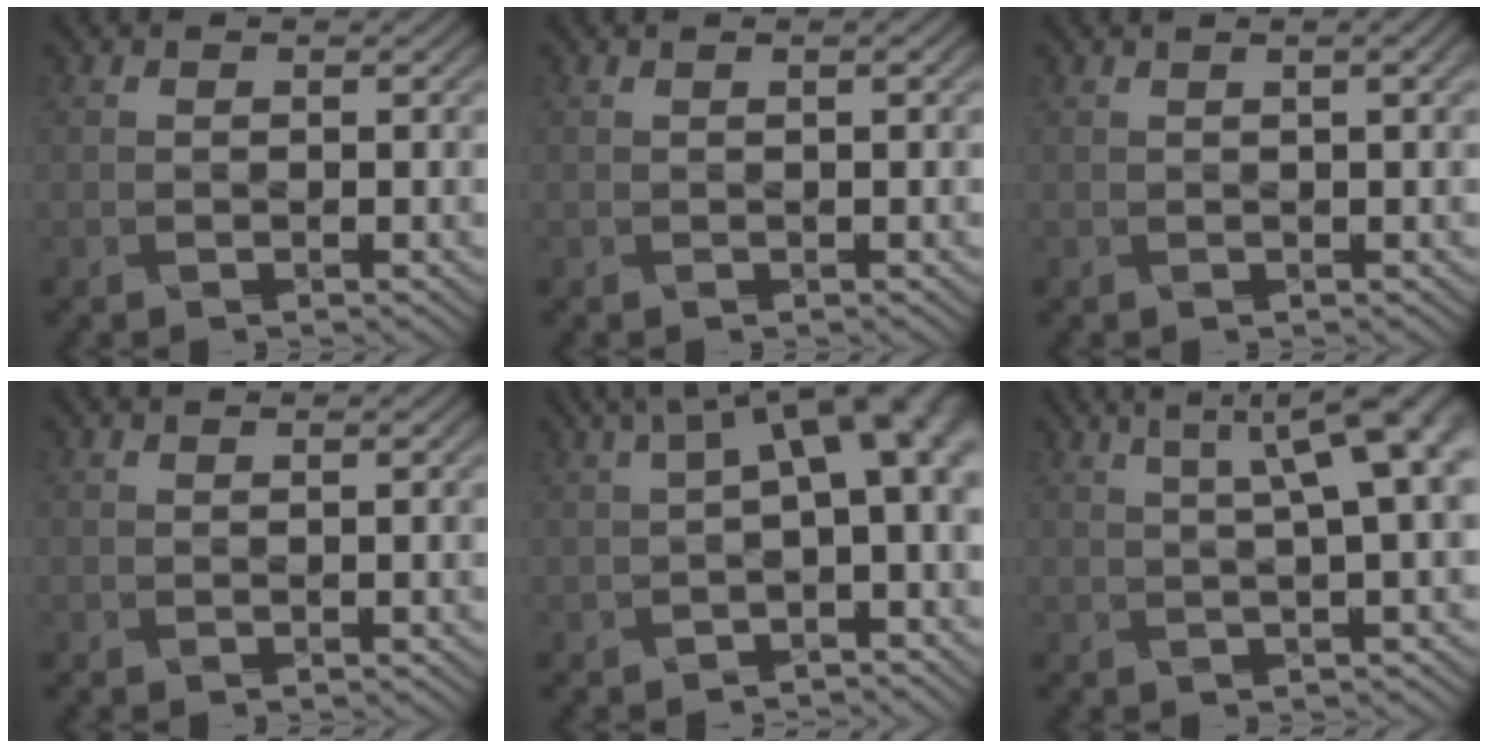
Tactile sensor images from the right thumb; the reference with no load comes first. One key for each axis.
{"total": 0.8, "fx": 0.1, "fy": 0.1, "fz": 0.8, "tx": -0.015, "ty": 0.005, "tz": 0.002}
{"total": 2.4, "fx": 0.7, "fy": 0.6, "fz": 2.2, "tx": -0.029, "ty": 0.006, "tz": 0.006}
{"total": 0.6, "fx": 0.2, "fy": 0.0, "fz": 0.5, "tx": -0.010, "ty": 0.004, "tz": 0.004}
{"total": 9.1, "fx": 1.5, "fy": 3.6, "fz": 8.3, "tx": -0.117, "ty": 0.016, "tz": 0.025}
{"total": 9.2, "fx": 3.0, "fy": 2.5, "fz": 8.4, "tx": -0.095, "ty": 0.037, "tz": 0.037}